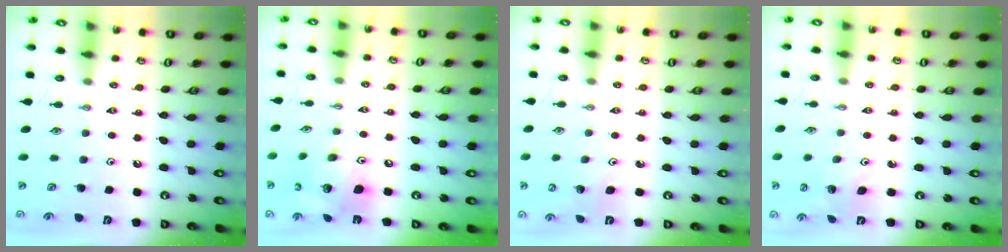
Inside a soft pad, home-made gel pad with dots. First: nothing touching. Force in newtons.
{"total": 14.2, "press": 13.9, "slide": 3.1}
{"total": 3.3, "press": 3.3, "slide": 0.3}
{"total": 3.5, "press": 3.5, "slide": 0.3}